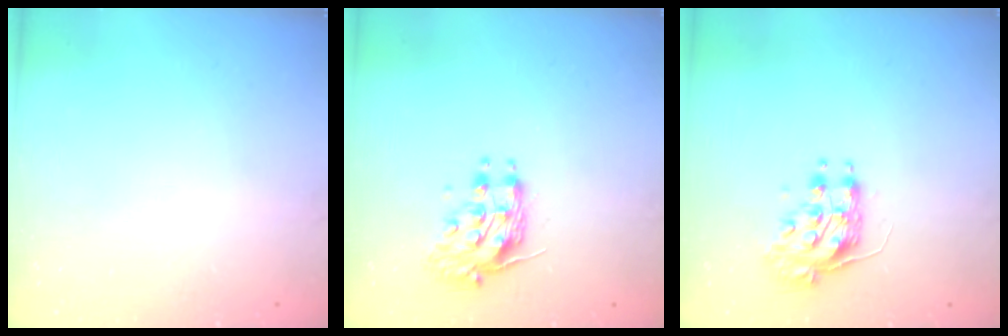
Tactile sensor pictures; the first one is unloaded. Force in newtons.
{"total": 9.8, "press": 9.7, "slide": 0.8}
{"total": 8.7, "press": 8.7, "slide": 0.4}